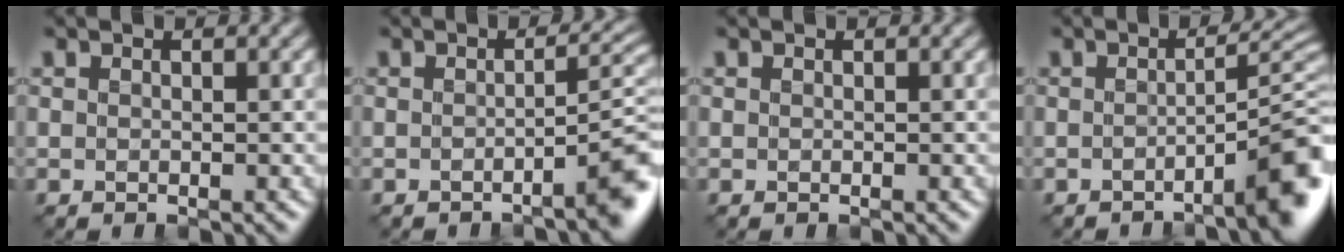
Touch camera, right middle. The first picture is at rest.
{"total": 4.5, "force": [-2.1, 0.6, 4.0], "torque": [-0.042, 0.012, -0.034]}
{"total": 0.0}
{"total": 6.2, "force": [-3.0, 1.0, 5.3], "torque": [-0.054, 0.014, -0.045]}